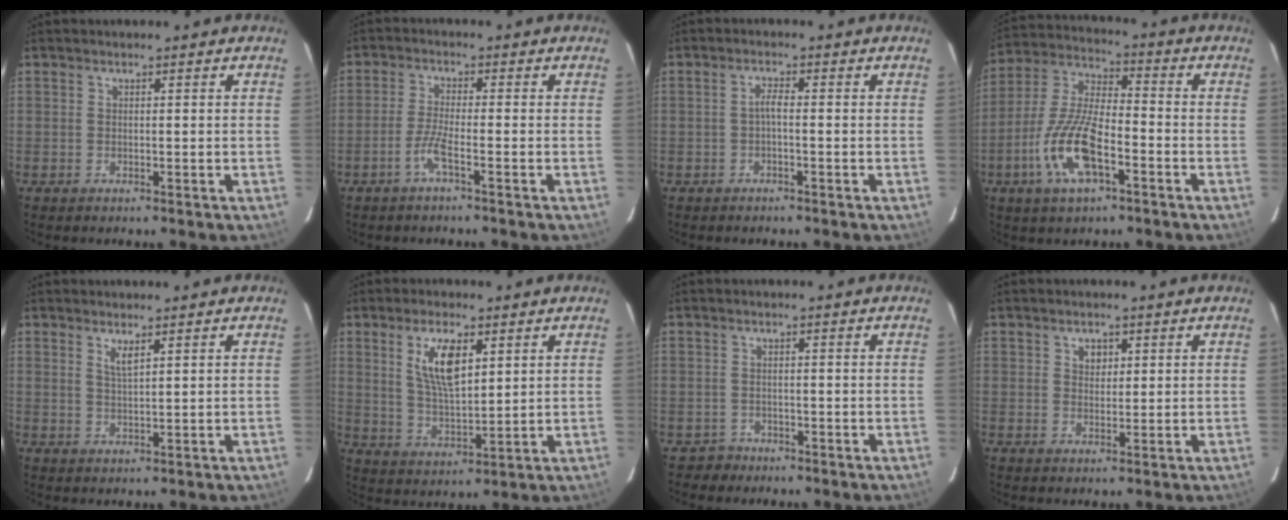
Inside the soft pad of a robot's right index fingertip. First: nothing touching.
{"total": 3.6, "force": [-2.2, -0.1, 2.8], "torque": [-0.070, -0.001, -0.045]}
{"total": 1.6, "force": [-0.7, 0.2, 1.4], "torque": [-0.028, 0.006, -0.013]}
{"total": 14.0, "force": [-6.0, 5.1, 11.6], "torque": [-0.253, -0.005, -0.117]}
{"total": 2.2, "force": [1.4, 0.3, 1.7], "torque": [-0.032, -0.002, 0.024]}
{"total": 9.0, "force": [3.6, 3.5, 7.4], "torque": [-0.136, 0.001, 0.076]}
{"total": 2.2, "force": [-1.5, 1.6, -0.3], "torque": [0.003, 0.008, -0.024]}
{"total": 2.5, "force": [1.0, 2.0, 1.1], "torque": [-0.011, 0.007, 0.019]}